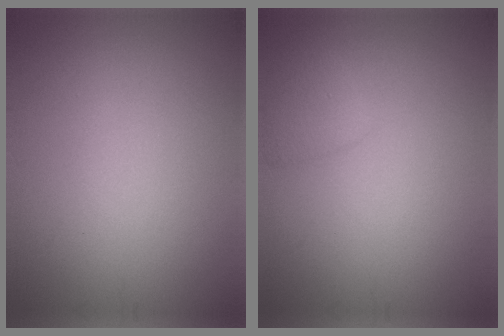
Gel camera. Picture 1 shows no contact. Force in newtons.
{"total": 1.7, "press": 1.7, "slide": 0.2}